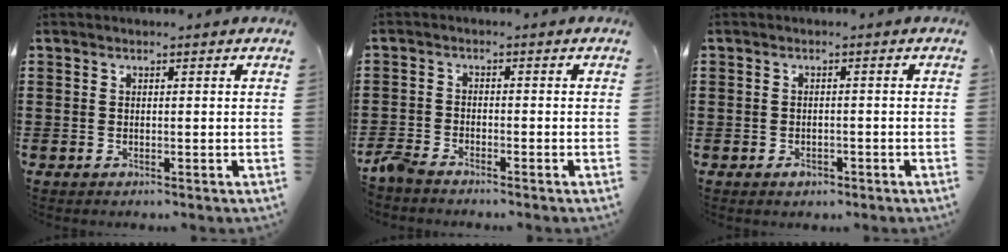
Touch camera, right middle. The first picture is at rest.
{"total": 2.8, "force": [-2.6, 0.4, 0.8], "torque": [-0.039, -0.004, -0.061]}
{"total": 1.3, "force": [-0.9, 0.9, 0.3], "torque": [-0.009, -0.001, -0.018]}